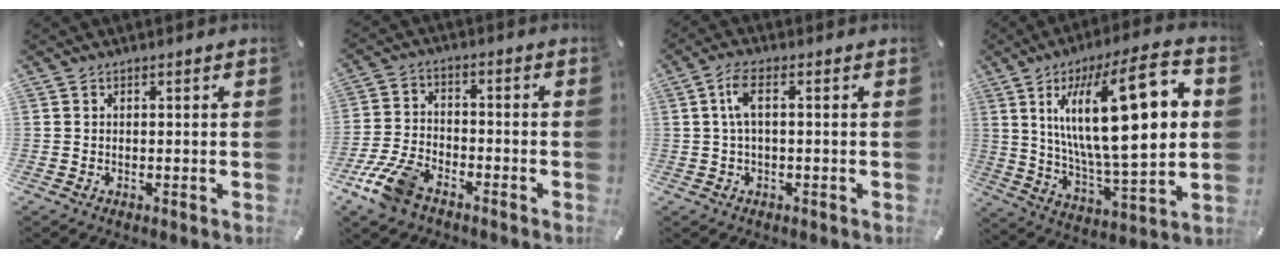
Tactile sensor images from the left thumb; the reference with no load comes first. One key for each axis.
{"total": 10.0, "fx": -6.8, "fy": 4.8, "fz": 5.5, "tx": -0.123, "ty": 0.027, "tz": -0.131}
{"total": 5.0, "fx": 0.3, "fy": 1.9, "fz": 4.6, "tx": -0.095, "ty": 0.009, "tz": 0.003}
{"total": 26.3, "fx": 8.2, "fy": 8.8, "fz": 23.3, "tx": -0.404, "ty": -0.032, "tz": 0.125}